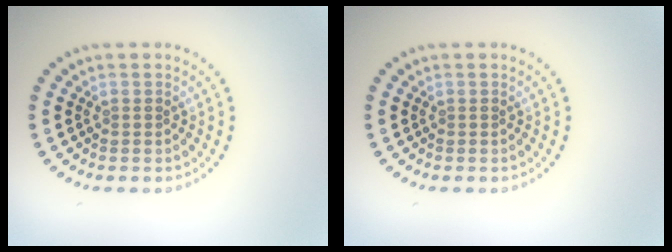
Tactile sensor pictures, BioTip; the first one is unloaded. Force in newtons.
{"total": 0.0}